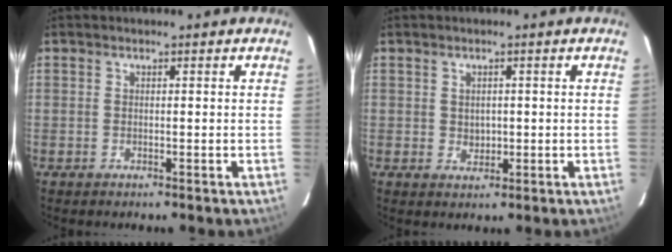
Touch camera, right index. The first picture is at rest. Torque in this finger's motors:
{"motor_torque": [0.10, 0.12, 0.12, 0.00]}